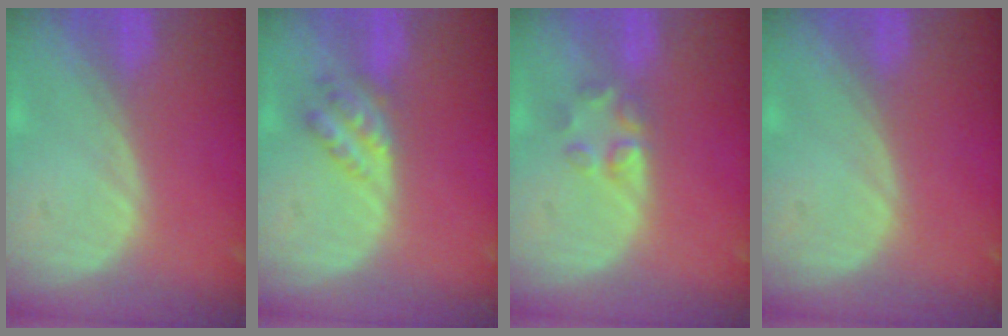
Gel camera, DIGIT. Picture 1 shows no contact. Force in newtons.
{"total": 4.5, "press": 3.8, "slide": 2.5}
{"total": 2.9, "press": 2.9, "slide": 0.3}
{"total": 0.0}